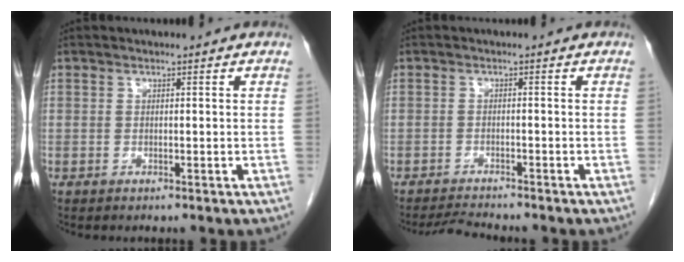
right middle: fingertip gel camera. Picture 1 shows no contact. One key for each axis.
{"total": 3.0, "fx": -2.9, "fy": -0.6, "fz": 0.4, "tx": -0.015, "ty": -0.019, "tz": -0.050}